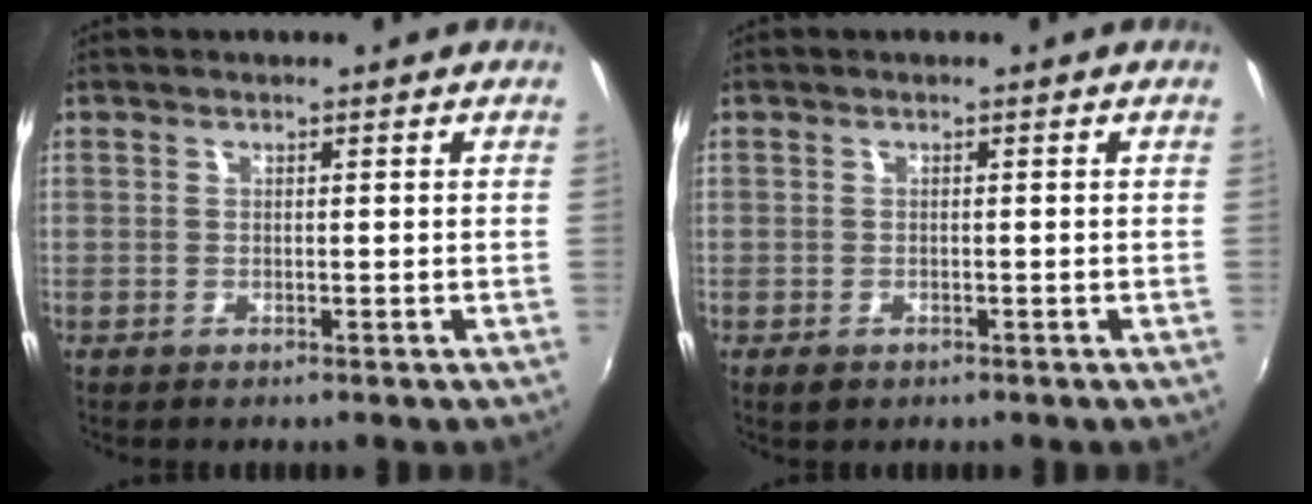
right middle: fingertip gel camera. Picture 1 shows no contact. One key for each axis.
{"total": 1.7, "fx": -1.0, "fy": 1.1, "fz": 0.8, "tx": -0.016, "ty": -0.005, "tz": -0.016}